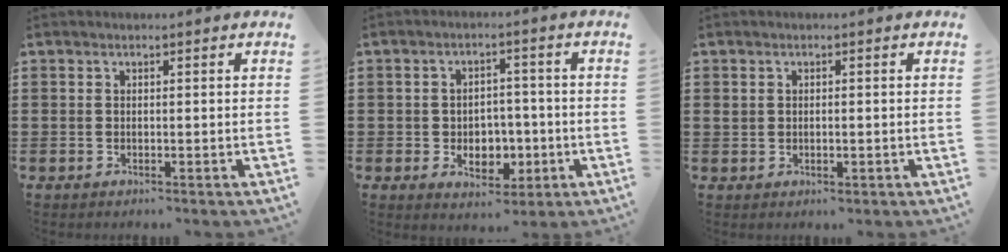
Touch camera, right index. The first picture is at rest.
{"total": 4.9, "force": [-1.2, 3.9, 2.7], "torque": [-0.041, 0.005, -0.025]}
{"total": 1.3, "force": [0.1, 0.8, 0.9], "torque": [-0.020, 0.007, 0.000]}